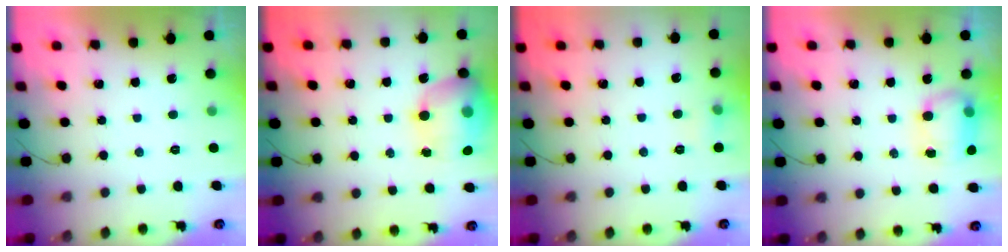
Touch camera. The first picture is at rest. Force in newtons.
{"total": 18.1, "press": 17.9, "slide": 2.5}
{"total": 5.7, "press": 5.5, "slide": 1.5}
{"total": 7.8, "press": 7.8, "slide": 0.6}